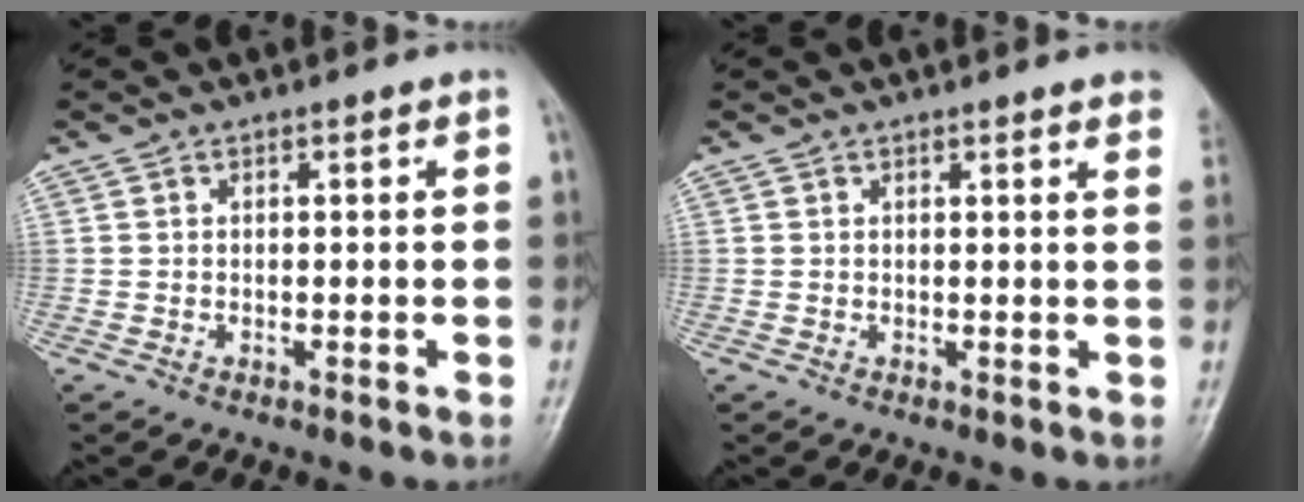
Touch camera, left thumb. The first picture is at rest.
{"total": 4.2, "force": [3.3, 0.4, 2.6], "torque": [-0.025, -0.003, 0.024]}